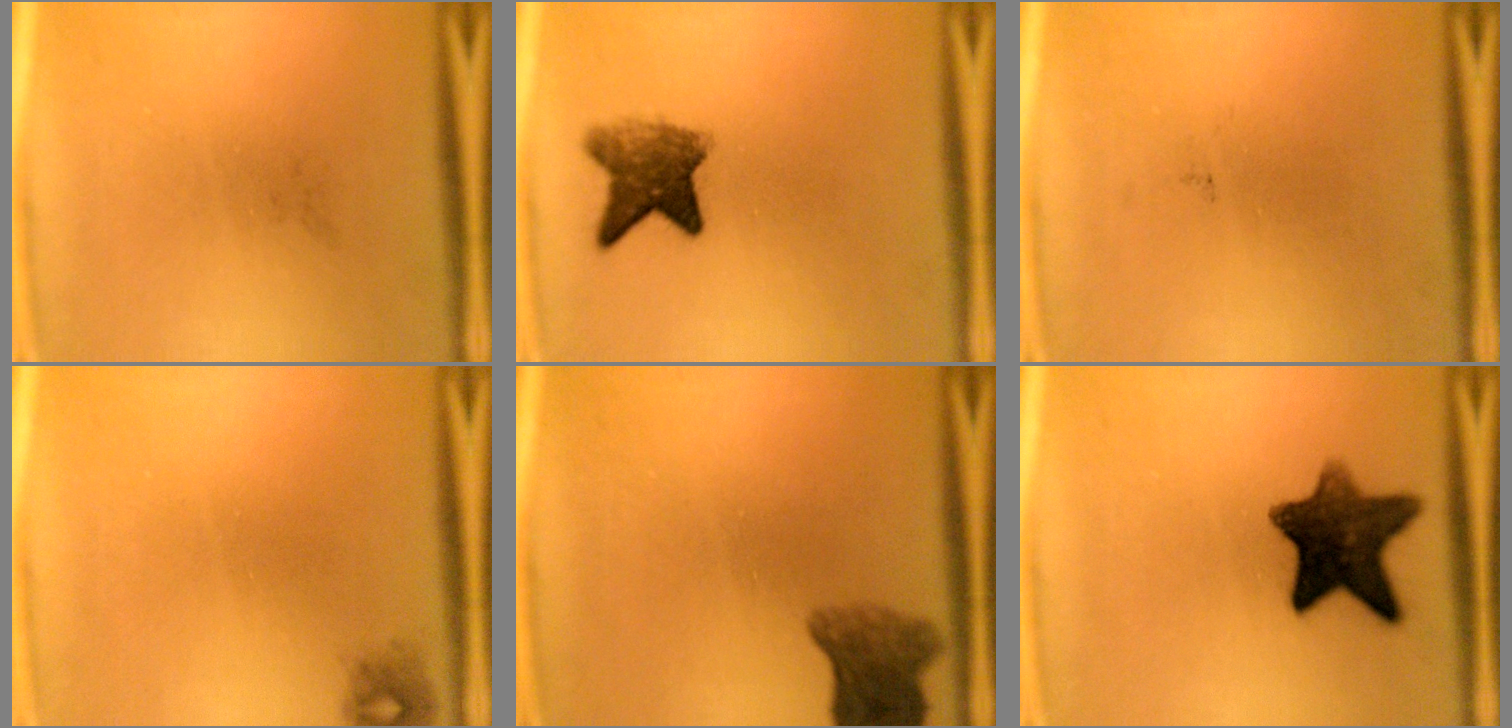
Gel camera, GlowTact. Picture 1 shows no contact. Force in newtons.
{"total": 6.2}
{"total": 0.0}
{"total": 1.1}
{"total": 5.7}
{"total": 11.1}